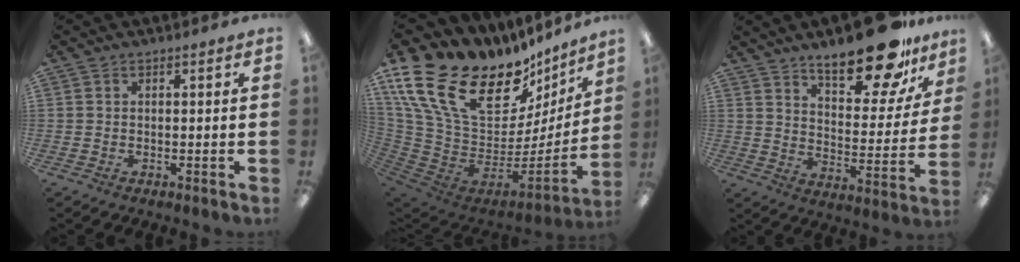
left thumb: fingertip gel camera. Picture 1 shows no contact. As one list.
[{"total": 25.9, "force": [16.0, 13.1, 15.6], "torque": [-0.268, -0.121, 0.321]}, {"total": 18.4, "force": [14.2, 6.0, 10.2], "torque": [-0.144, -0.094, 0.234]}]